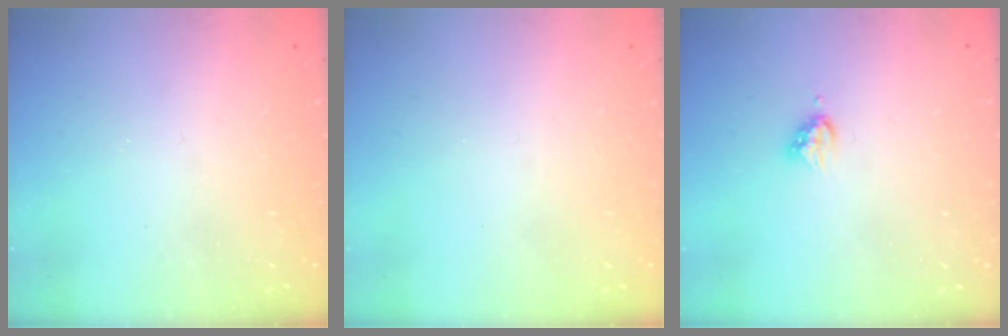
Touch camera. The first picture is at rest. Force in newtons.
{"total": 0.0}
{"total": 4.6, "press": 4.6, "slide": 0.4}